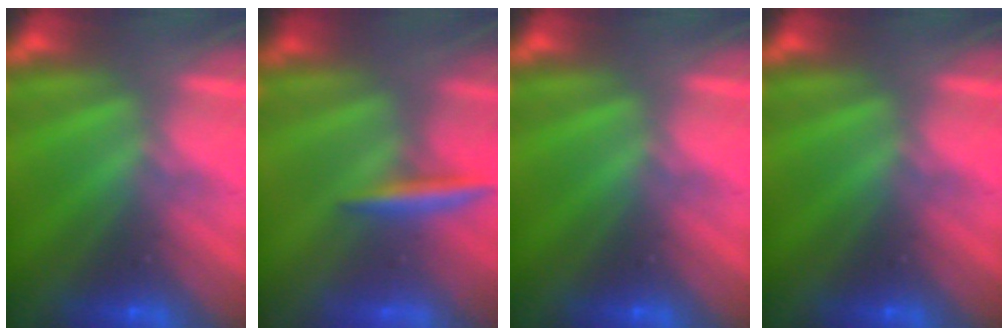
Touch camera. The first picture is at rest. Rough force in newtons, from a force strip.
{"total": 2.9}
{"total": 0.0}
{"total": 0.0}